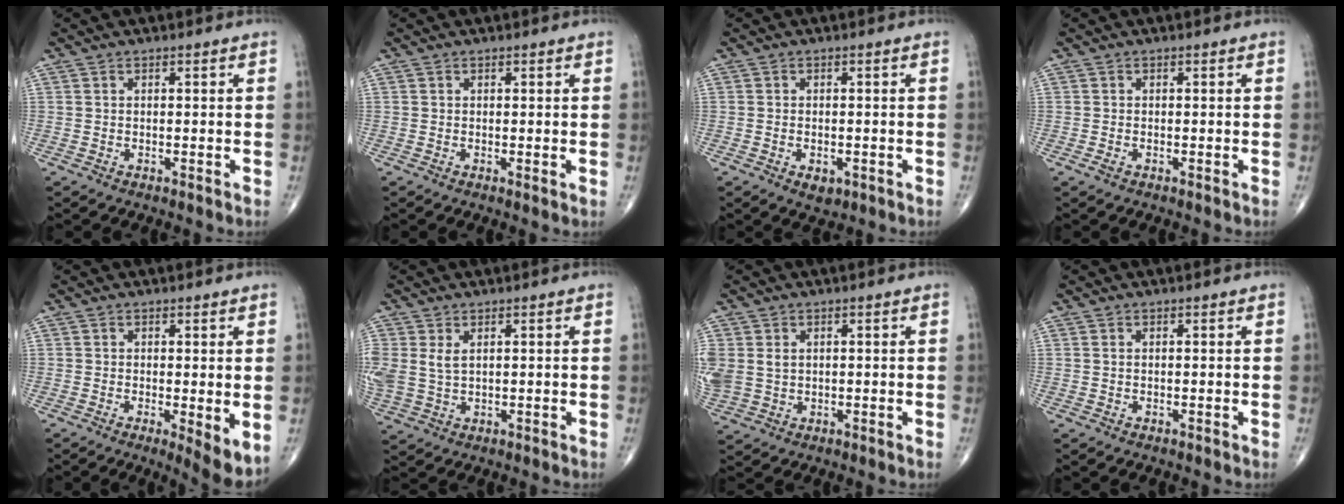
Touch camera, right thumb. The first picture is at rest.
{"total": 0.6, "force": [0.1, 0.3, 0.5], "torque": [-0.009, -0.003, -0.001]}
{"total": 2.9, "force": [-1.1, 1.8, 2.0], "torque": [-0.025, 0.001, -0.010]}
{"total": 0.8, "force": [-0.4, 0.4, 0.5], "torque": [-0.017, -0.002, -0.009]}
{"total": 5.3, "force": [-0.6, 1.6, 5.0], "torque": [-0.074, -0.017, -0.010]}
{"total": 6.1, "force": [1.6, 3.9, 4.4], "torque": [-0.114, 0.004, 0.045]}
{"total": 8.4, "force": [1.1, 6.8, 4.9], "torque": [-0.137, 0.003, 0.039]}
{"total": 0.0}